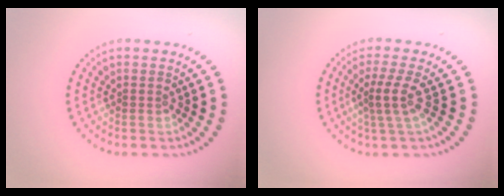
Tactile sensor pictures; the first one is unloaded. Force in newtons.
{"total": 2.5, "press": 1.7, "slide": 1.9}